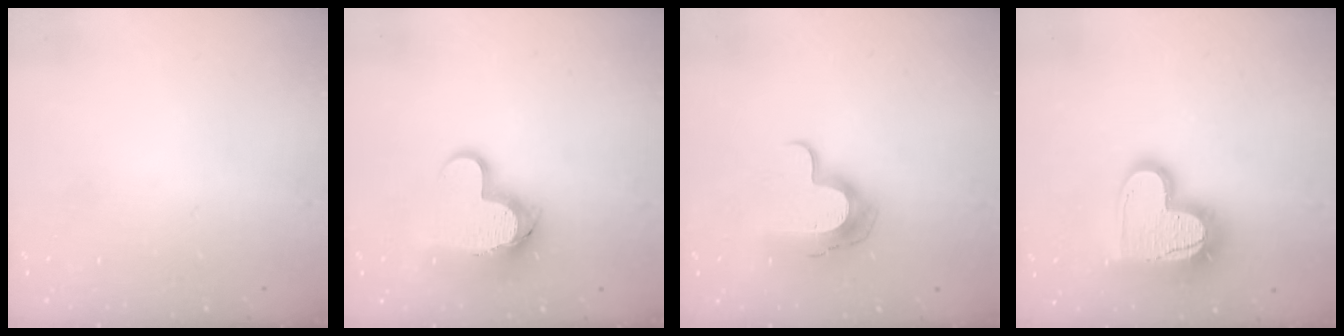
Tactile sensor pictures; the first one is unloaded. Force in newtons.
{"total": 13.2, "press": 13.2, "slide": 0.9}
{"total": 12.2, "press": 12.2, "slide": 0.3}
{"total": 17.7, "press": 17.7, "slide": 1.5}